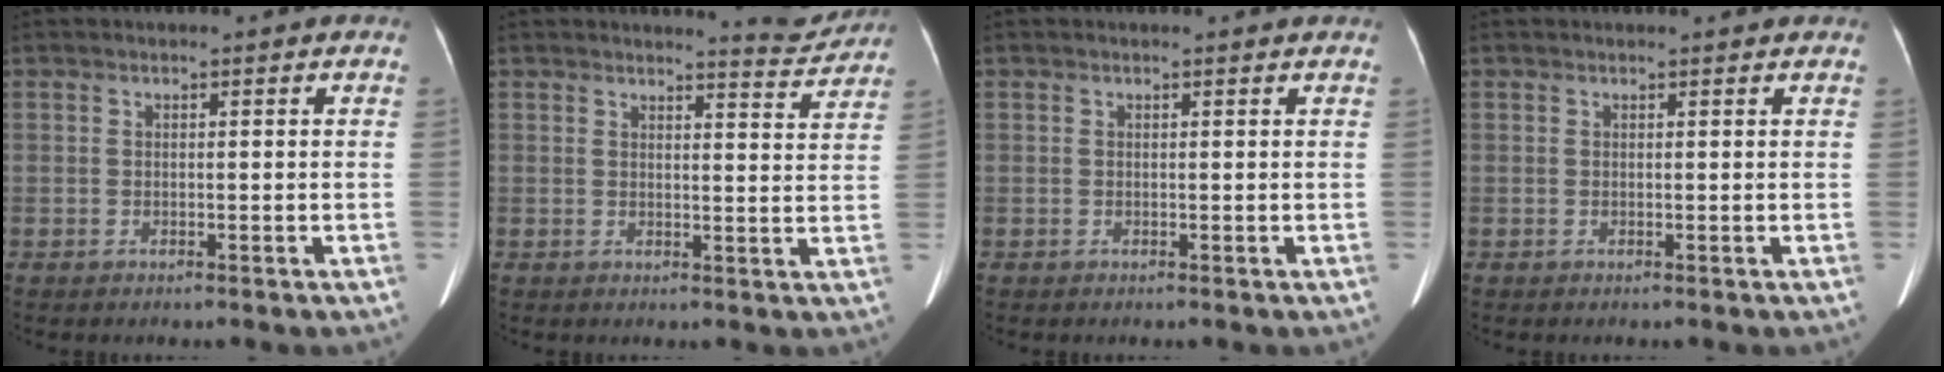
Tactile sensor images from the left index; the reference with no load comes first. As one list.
[{"total": 4.5, "force": [4.5, -0.2, 0.0], "torque": [-0.008, -0.028, 0.047]}, {"total": 0.9, "force": [0.8, -0.1, 0.1], "torque": [-0.009, 0.000, 0.007]}, {"total": 1.7, "force": [1.7, 0.0, 0.3], "torque": [-0.010, 0.009, 0.019]}]